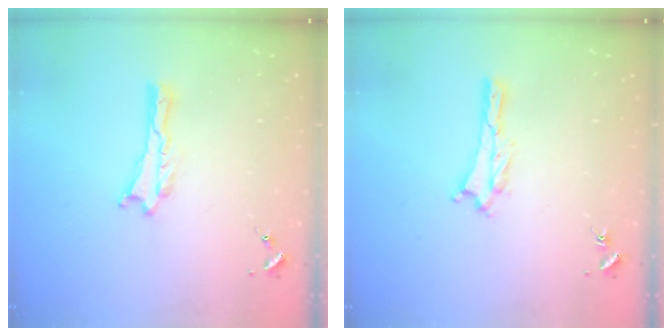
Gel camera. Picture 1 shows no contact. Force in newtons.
{"total": 1.2, "press": 1.1, "slide": 0.2}